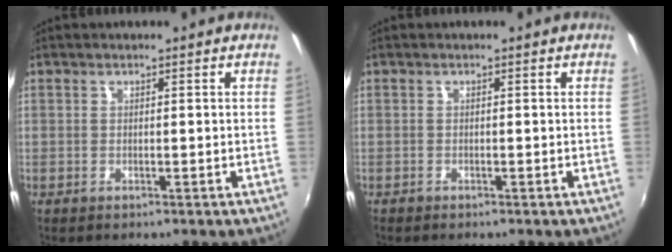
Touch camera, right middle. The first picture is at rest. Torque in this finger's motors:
{"motor_torque": [-0.42, 0.03, 0.01, -0.01]}